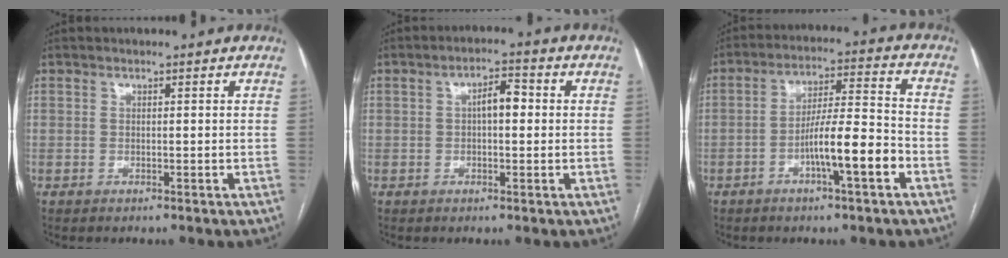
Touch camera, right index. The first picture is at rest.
{"total": 4.0, "force": [0.3, 1.6, 3.7], "torque": [-0.059, 0.017, 0.004]}
{"total": 9.9, "force": [-3.9, 0.8, 9.0], "torque": [-0.152, 0.011, -0.066]}